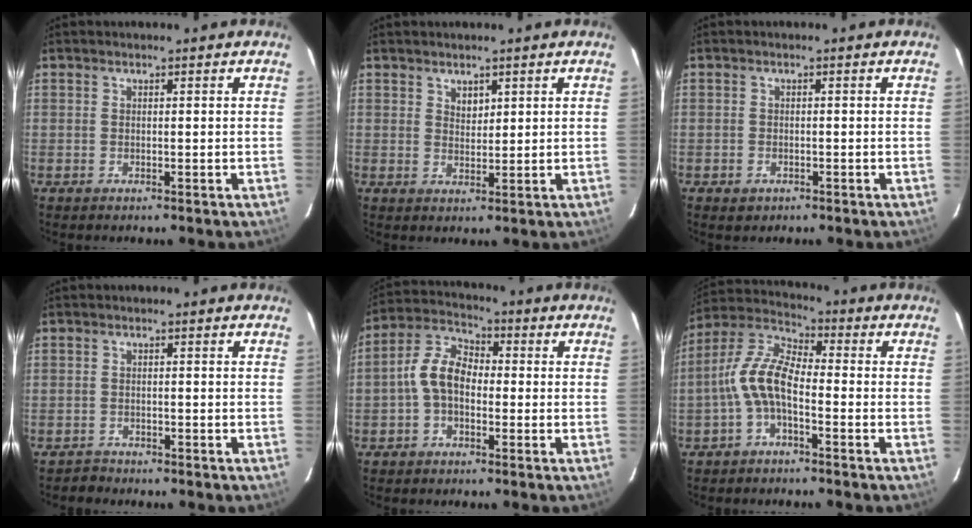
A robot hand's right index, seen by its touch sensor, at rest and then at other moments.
{"total": 2.2, "force": [1.5, 1.4, 0.9], "torque": [-0.011, 0.002, 0.027]}
{"total": 1.8, "force": [-1.0, 1.5, 0.6], "torque": [-0.012, -0.002, -0.012]}
{"total": 1.6, "force": [-1.4, 0.6, -0.4], "torque": [0.002, 0.005, -0.026]}
{"total": 7.7, "force": [-1.3, 5.0, 5.7], "torque": [-0.120, 0.024, -0.028]}
{"total": 8.8, "force": [-2.8, 3.6, 7.6], "torque": [-0.166, 0.018, -0.060]}